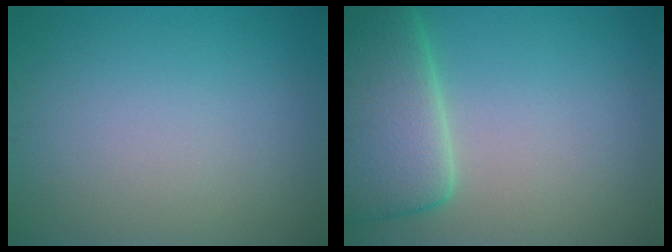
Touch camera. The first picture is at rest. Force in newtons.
{"total": 7.7, "press": 7.7, "slide": 0.9}